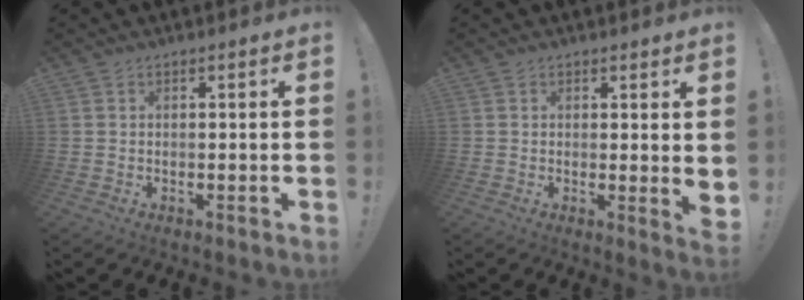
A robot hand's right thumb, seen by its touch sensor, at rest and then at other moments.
{"total": 2.8, "force": [1.0, 0.4, 2.6], "torque": [-0.020, -0.018, 0.016]}